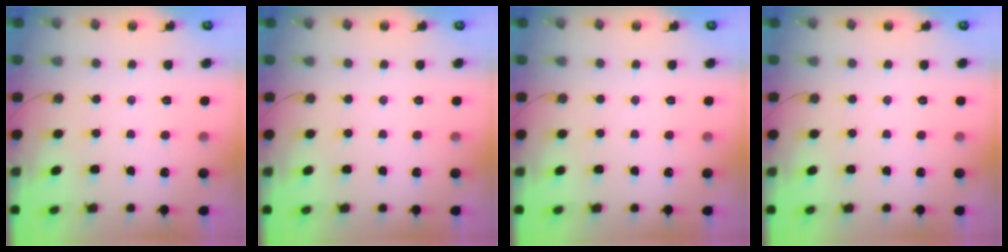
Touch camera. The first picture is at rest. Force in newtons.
{"total": 0.0}
{"total": 0.0}
{"total": 0.0}